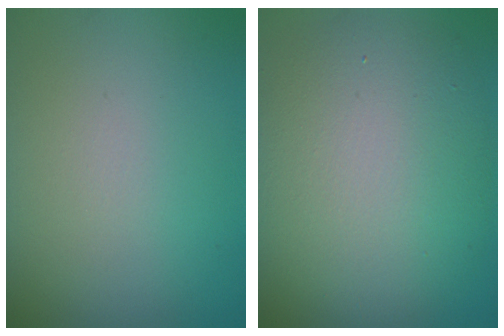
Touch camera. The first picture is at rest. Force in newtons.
{"total": 10.6, "press": 10.6, "slide": 0.5}